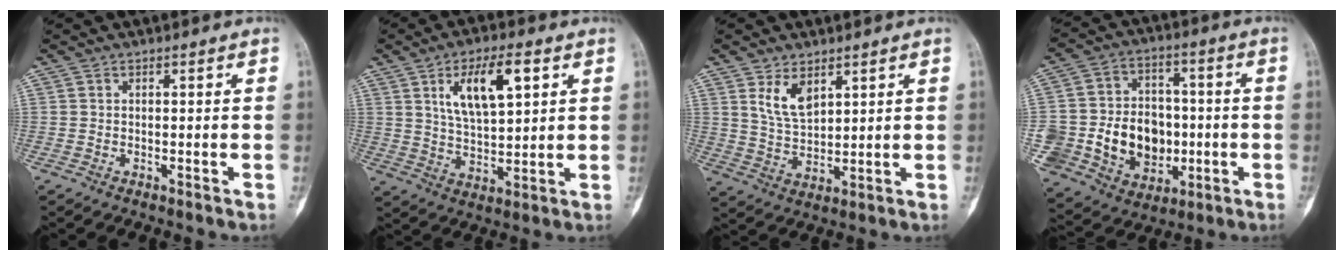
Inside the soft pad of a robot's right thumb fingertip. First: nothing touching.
{"total": 11.7, "force": [4.6, 4.8, 9.6], "torque": [-0.155, -0.013, 0.086]}
{"total": 6.5, "force": [3.5, 3.5, 4.3], "torque": [-0.069, -0.024, 0.077]}
{"total": 21.6, "force": [-3.4, 17.5, 12.2], "torque": [-0.206, 0.034, -0.034]}